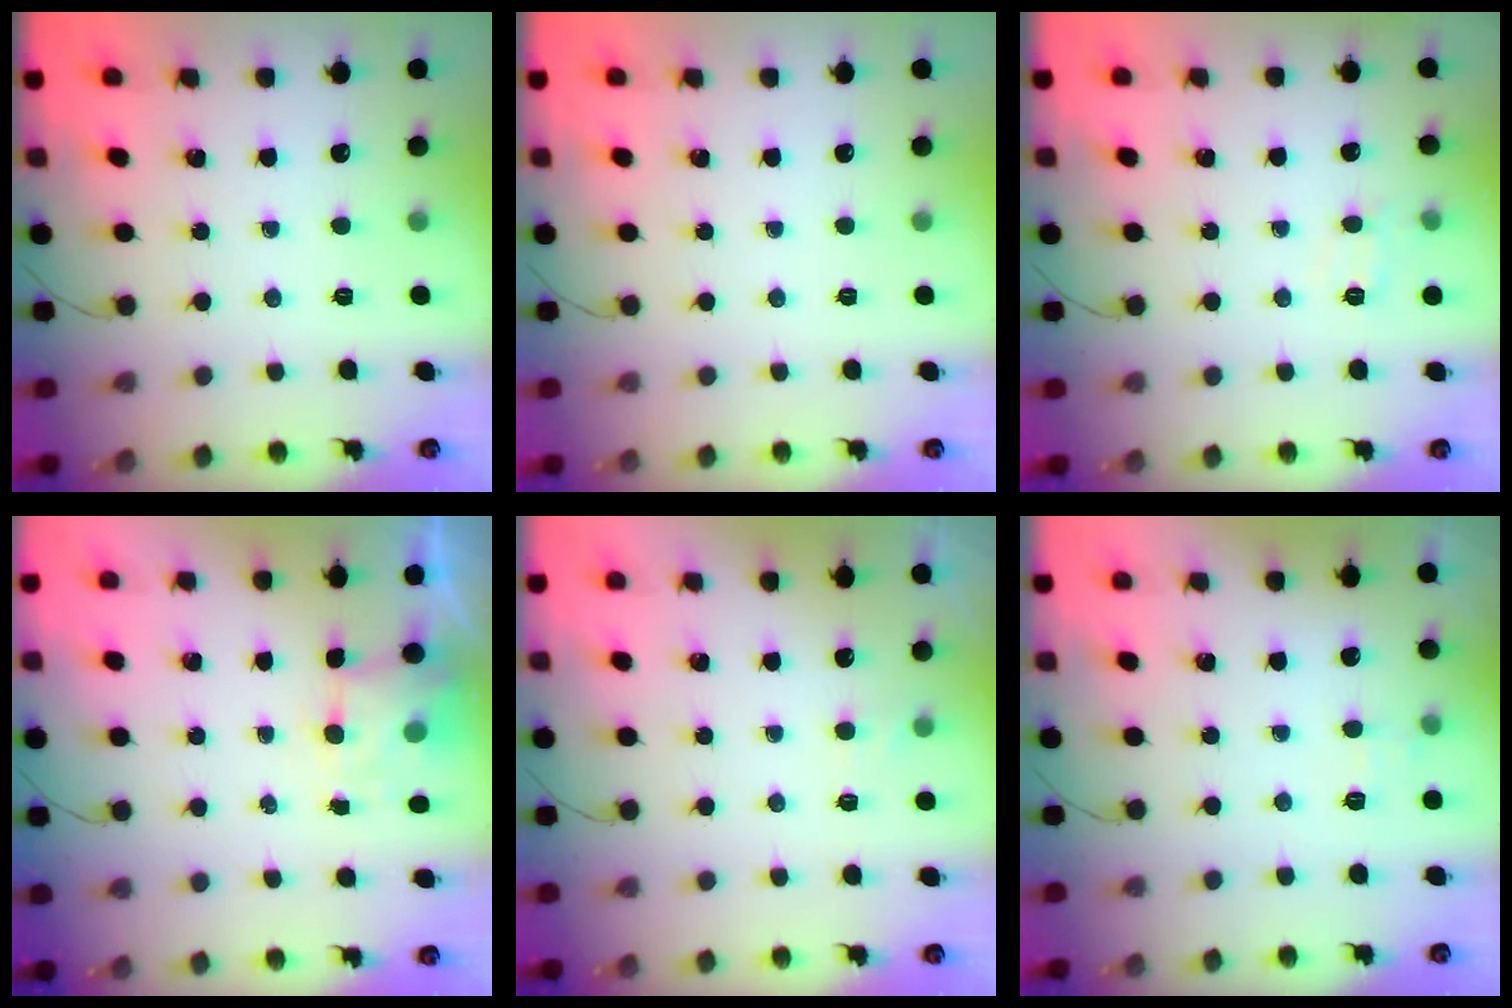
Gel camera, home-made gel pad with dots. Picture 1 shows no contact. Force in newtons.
{"total": 0.0}
{"total": 6.8, "press": 6.6, "slide": 1.6}
{"total": 3.9, "press": 3.8, "slide": 0.9}
{"total": 3.7, "press": 3.5, "slide": 1.1}
{"total": 6.0, "press": 5.8, "slide": 1.5}